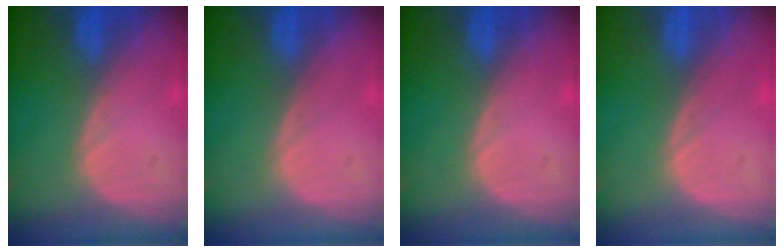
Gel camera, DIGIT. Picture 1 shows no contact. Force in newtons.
{"total": 0.0}
{"total": 0.0}
{"total": 0.0}